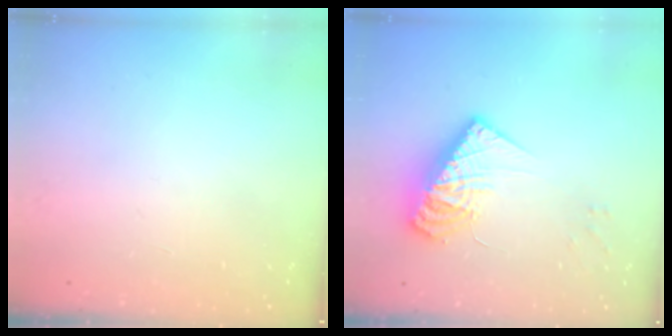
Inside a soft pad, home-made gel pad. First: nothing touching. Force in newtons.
{"total": 13.8, "press": 13.7, "slide": 1.4}